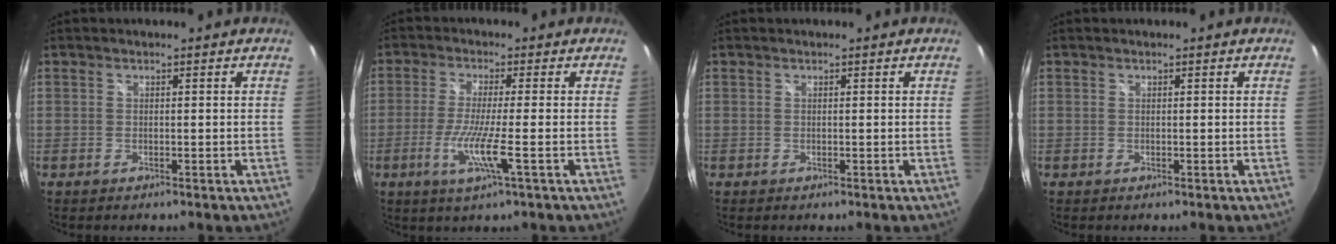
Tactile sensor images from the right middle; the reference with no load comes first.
{"total": 7.1, "force": [-2.1, -0.8, 6.7], "torque": [-0.139, -0.016, -0.041]}
{"total": 0.0}
{"total": 0.0}